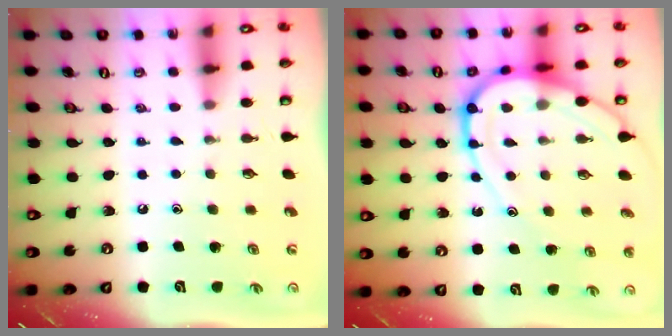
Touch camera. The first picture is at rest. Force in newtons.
{"total": 14.8, "press": 14.8, "slide": 1.5}